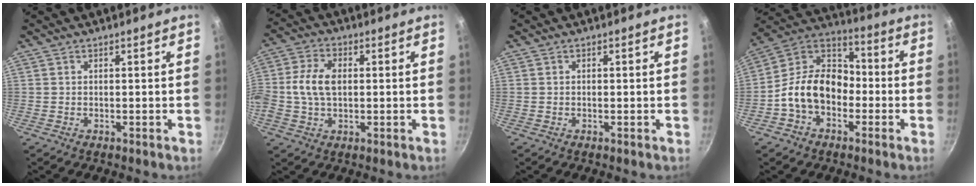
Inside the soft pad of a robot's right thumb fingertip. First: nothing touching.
{"total": 8.2, "force": [0.3, 5.2, 6.3], "torque": [-0.133, 0.015, 0.005]}
{"total": 0.0}
{"total": 14.8, "force": [-3.4, 10.5, 9.9], "torque": [-0.154, 0.052, -0.073]}